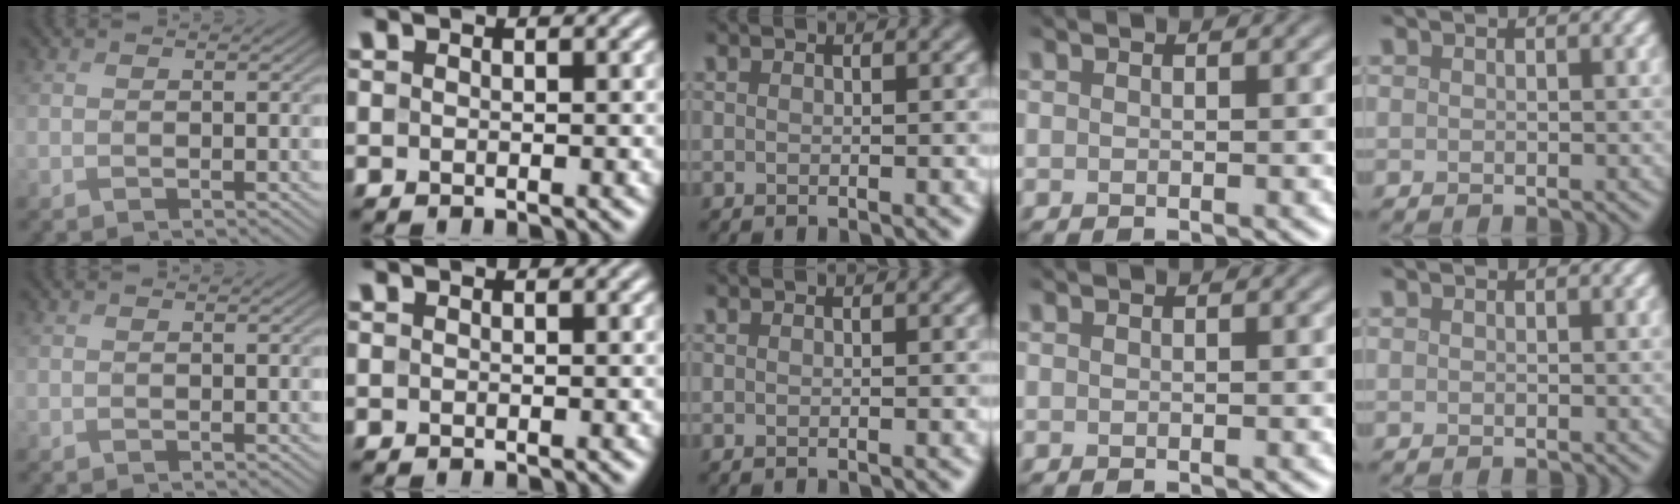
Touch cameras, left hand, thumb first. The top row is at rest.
{}